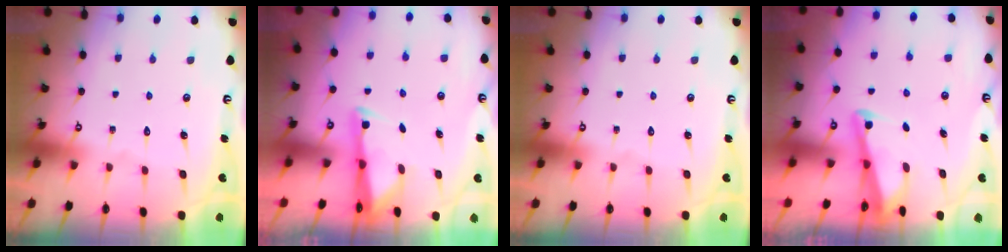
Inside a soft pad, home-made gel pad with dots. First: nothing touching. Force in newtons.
{"total": 2.7, "press": 2.7, "slide": 0.4}
{"total": 0.0}
{"total": 2.7, "press": 2.7, "slide": 0.3}